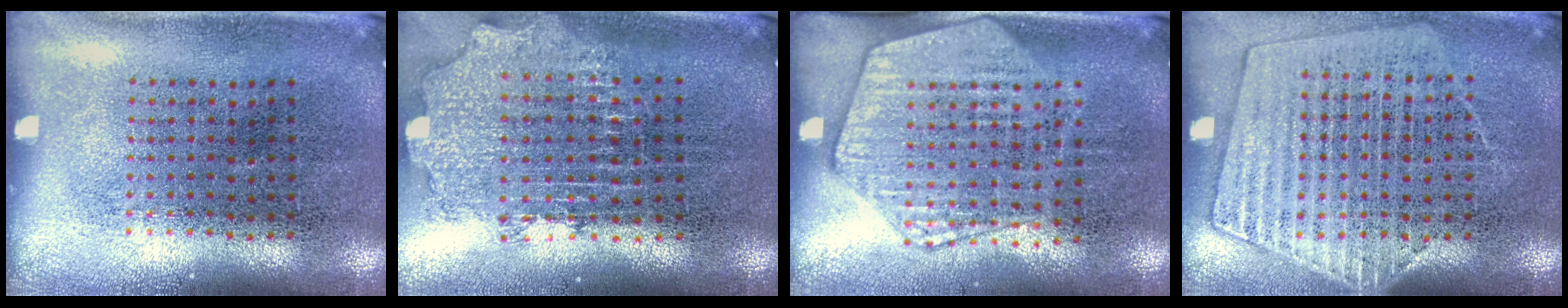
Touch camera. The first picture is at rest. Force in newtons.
{"total": 2.0, "press": 1.5, "slide": 1.3}
{"total": 2.1, "press": 1.9, "slide": 0.8}
{"total": 1.4, "press": 1.3, "slide": 0.5}